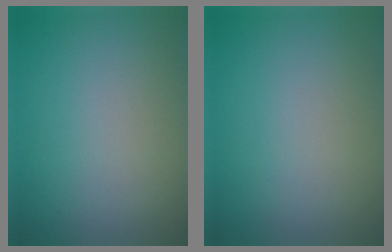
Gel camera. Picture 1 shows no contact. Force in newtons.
{"total": 0.0}